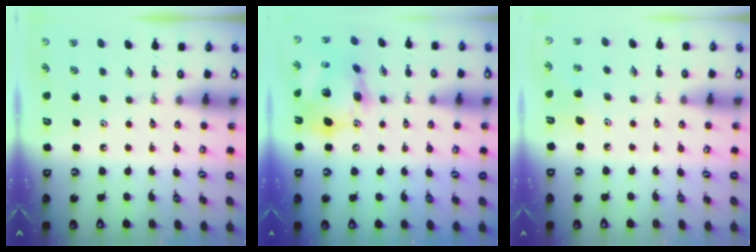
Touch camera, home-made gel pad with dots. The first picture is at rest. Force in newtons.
{"total": 19.7, "press": 19.6, "slide": 2.3}
{"total": 6.9, "press": 6.7, "slide": 1.7}